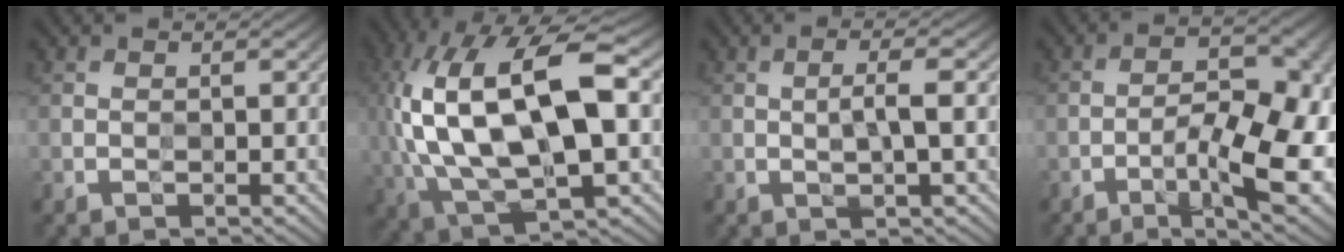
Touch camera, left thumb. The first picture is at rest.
{"total": 18.7, "force": [1.9, 8.0, 16.8], "torque": [-0.355, 0.019, 0.037]}
{"total": 4.0, "force": [0.3, 0.6, 4.0], "torque": [-0.073, 0.005, 0.005]}
{"total": 12.7, "force": [-4.9, 4.2, 10.9], "torque": [-0.152, 0.006, -0.077]}